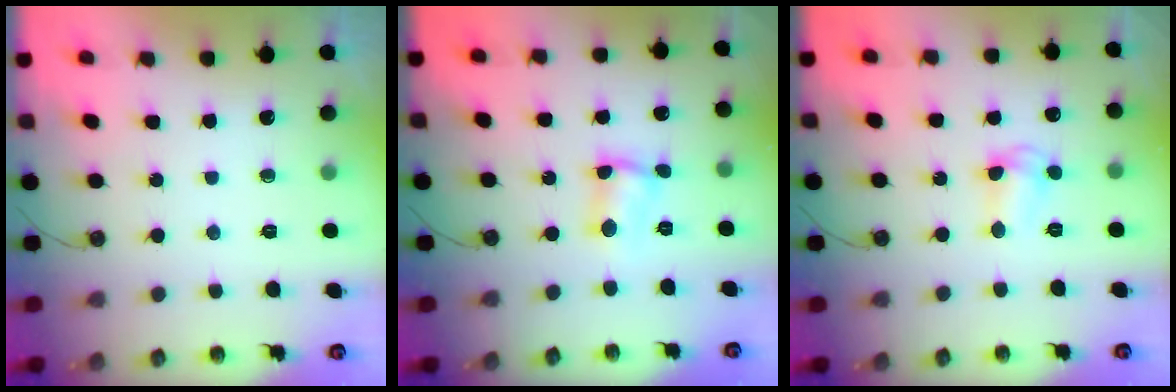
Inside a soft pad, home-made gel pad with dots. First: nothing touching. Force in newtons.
{"total": 4.1, "press": 3.8, "slide": 1.6}
{"total": 4.8, "press": 4.7, "slide": 0.3}